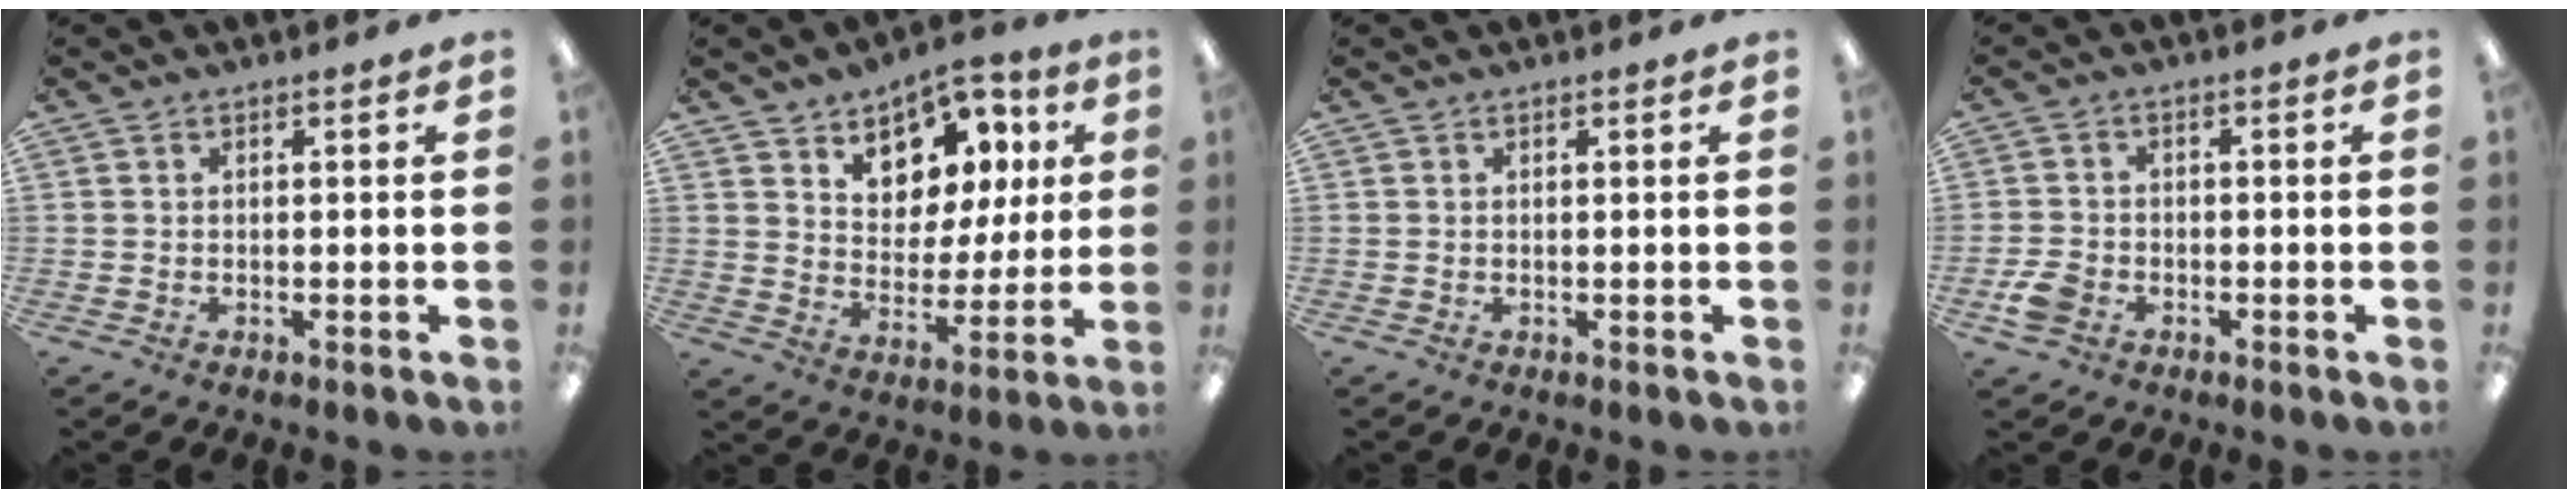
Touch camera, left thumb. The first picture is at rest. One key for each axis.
{"total": 11.8, "fx": 6.8, "fy": 8.6, "fz": 4.3, "tx": -0.068, "ty": -0.038, "tz": 0.129}
{"total": 0.0}
{"total": 4.7, "fx": -2.3, "fy": 3.4, "fz": 2.4, "tx": -0.047, "ty": 0.012, "tz": -0.042}